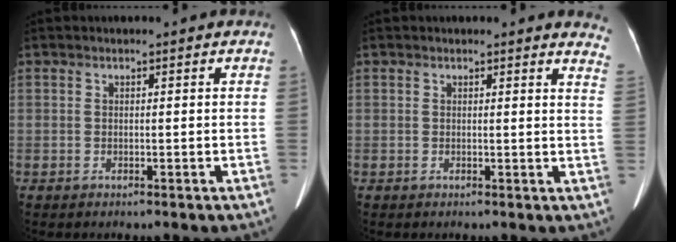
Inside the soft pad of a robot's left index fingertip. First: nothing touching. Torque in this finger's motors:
{"motor_torque": [-0.01, -0.49, -0.02, -0.02]}